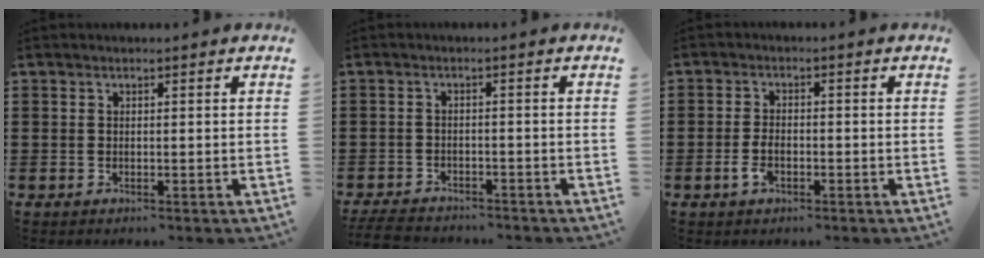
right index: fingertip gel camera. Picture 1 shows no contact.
{"total": 3.6, "force": [-3.5, 0.6, 0.8], "torque": [-0.029, -0.005, -0.077]}
{"total": 3.0, "force": [-1.2, 1.5, 2.2], "torque": [-0.055, -0.005, -0.025]}